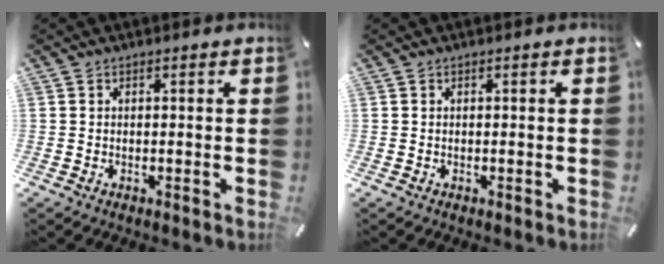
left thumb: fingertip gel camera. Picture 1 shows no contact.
{"total": 0.0}